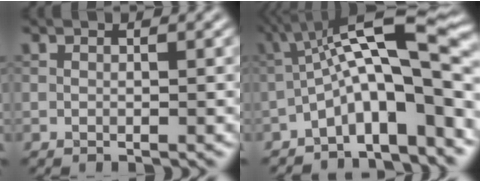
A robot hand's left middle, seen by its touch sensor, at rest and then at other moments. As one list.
[{"total": 11.2, "force": [-3.3, 2.8, 10.3], "torque": [-0.158, 0.034, -0.058]}]